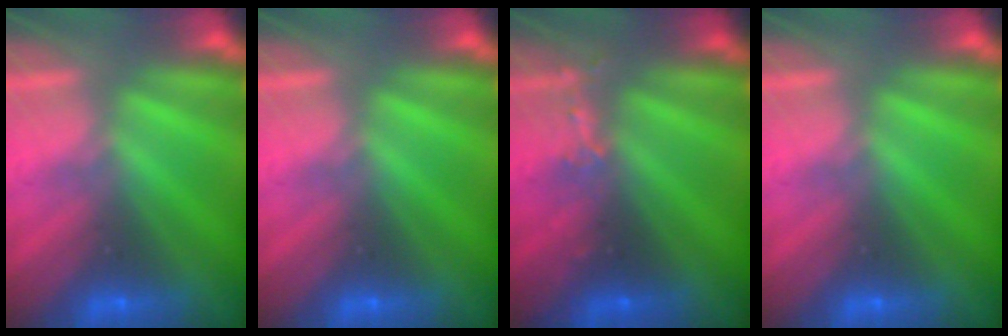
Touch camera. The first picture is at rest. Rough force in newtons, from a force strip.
{"total": 0.0}
{"total": 2.6}
{"total": 0.0}